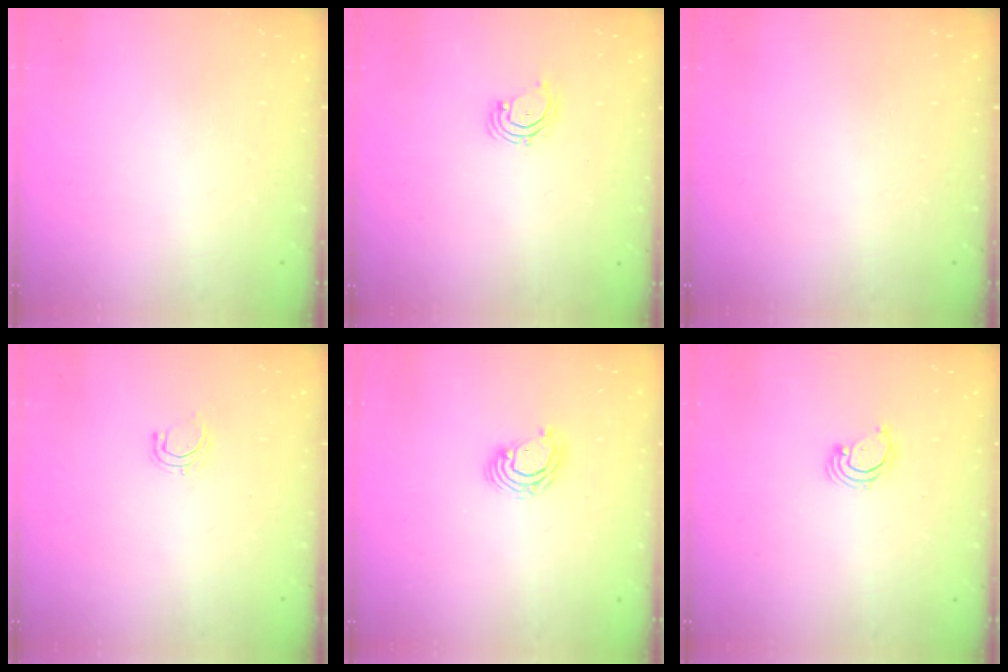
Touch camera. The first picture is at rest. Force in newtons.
{"total": 2.0, "press": 2.0, "slide": 0.4}
{"total": 0.0}
{"total": 4.8, "press": 4.7, "slide": 0.7}
{"total": 5.6, "press": 5.6, "slide": 0.3}
{"total": 2.4, "press": 2.4, "slide": 0.2}